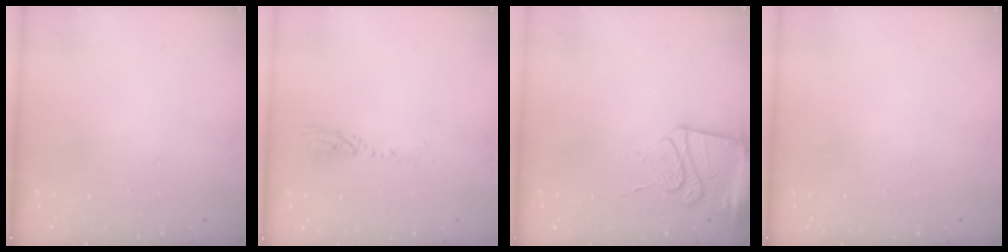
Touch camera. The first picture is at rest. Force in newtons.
{"total": 3.7, "press": 3.6, "slide": 0.8}
{"total": 13.0, "press": 13.0, "slide": 1.5}
{"total": 0.0}